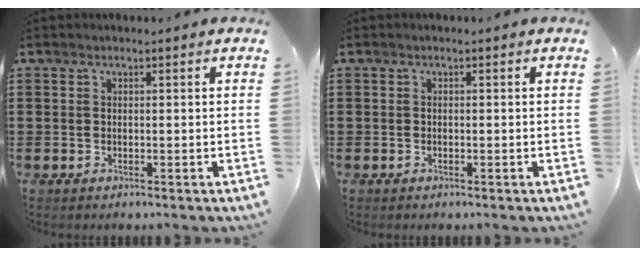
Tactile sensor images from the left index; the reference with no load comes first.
{"total": 0.6, "force": [-0.5, 0.2, 0.1], "torque": [-0.004, 0.000, -0.011]}